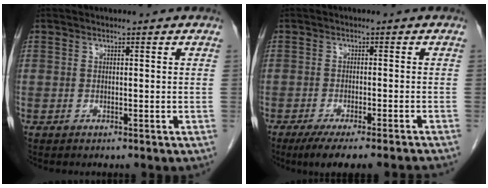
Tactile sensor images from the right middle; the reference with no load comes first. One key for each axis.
{"total": 10.6, "fx": -9.0, "fy": 0.2, "fz": 5.5, "tx": -0.060, "ty": -0.020, "tz": -0.127}